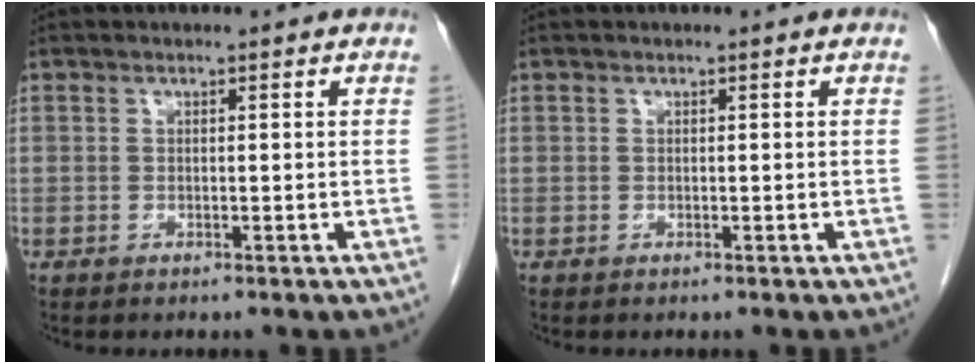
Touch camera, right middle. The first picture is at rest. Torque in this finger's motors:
{"motor_torque": [0.00, 0.00, 0.00, 0.01]}